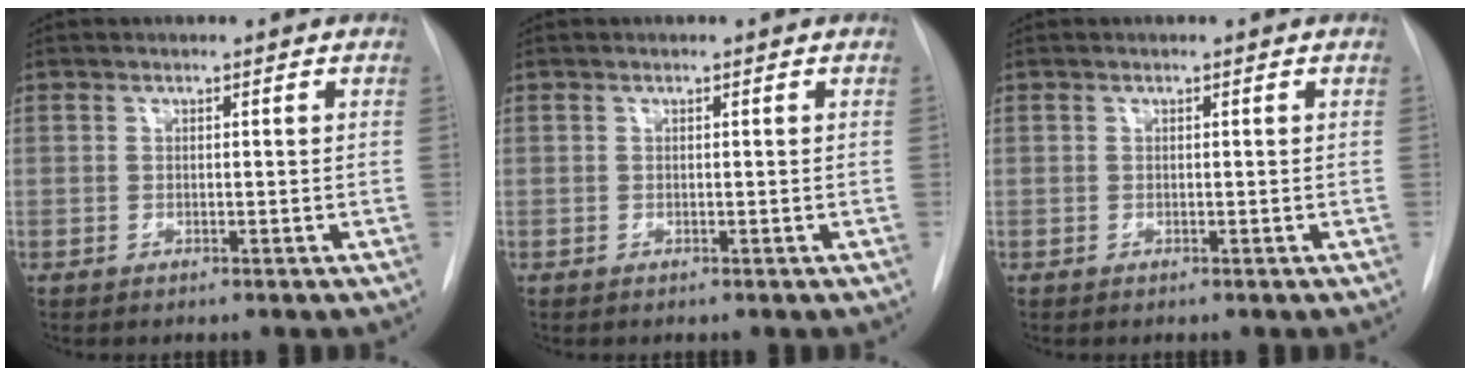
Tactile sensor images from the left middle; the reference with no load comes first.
{"total": 0.0}
{"total": 0.0}